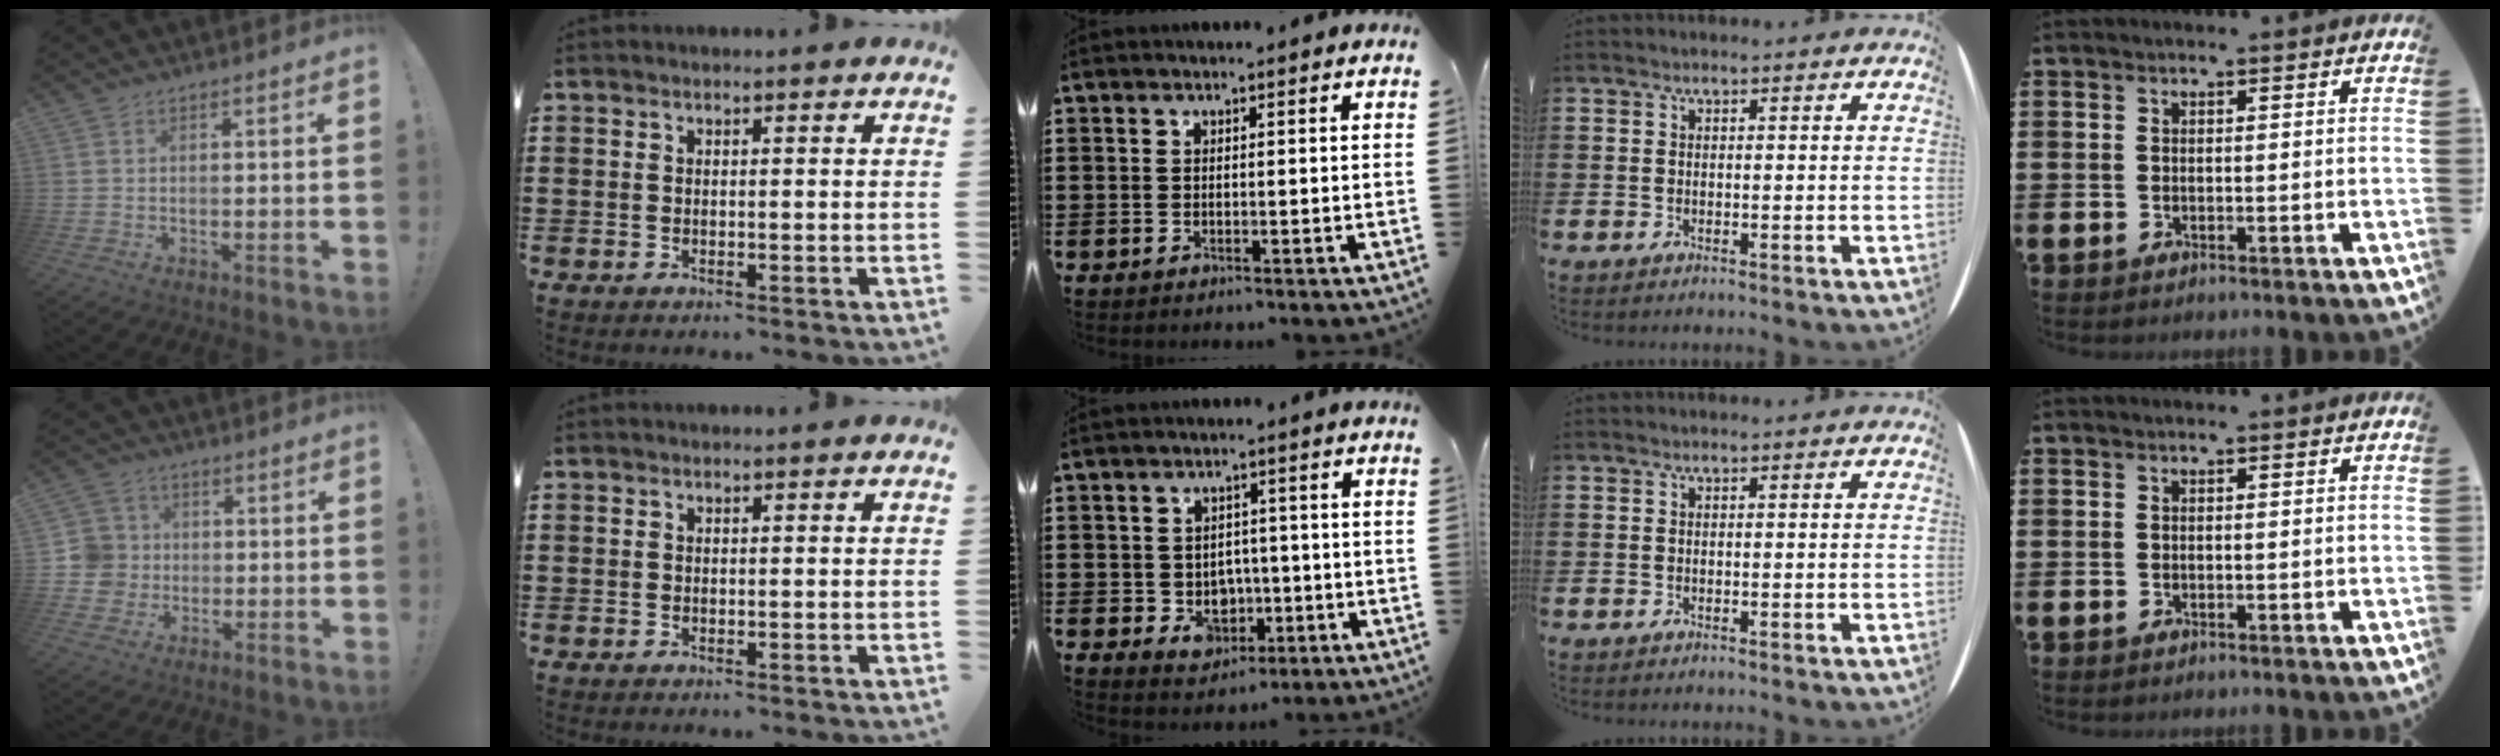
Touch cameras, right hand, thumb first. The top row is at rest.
{"thumb": {"total": 8.2, "force": [0.0, 8.0, 1.9], "torque": [-0.033, 0.006, 0.006]}, "middle": {"total": 4.5, "force": [-0.8, 4.1, 1.4], "torque": [-0.023, 0.002, -0.016]}}